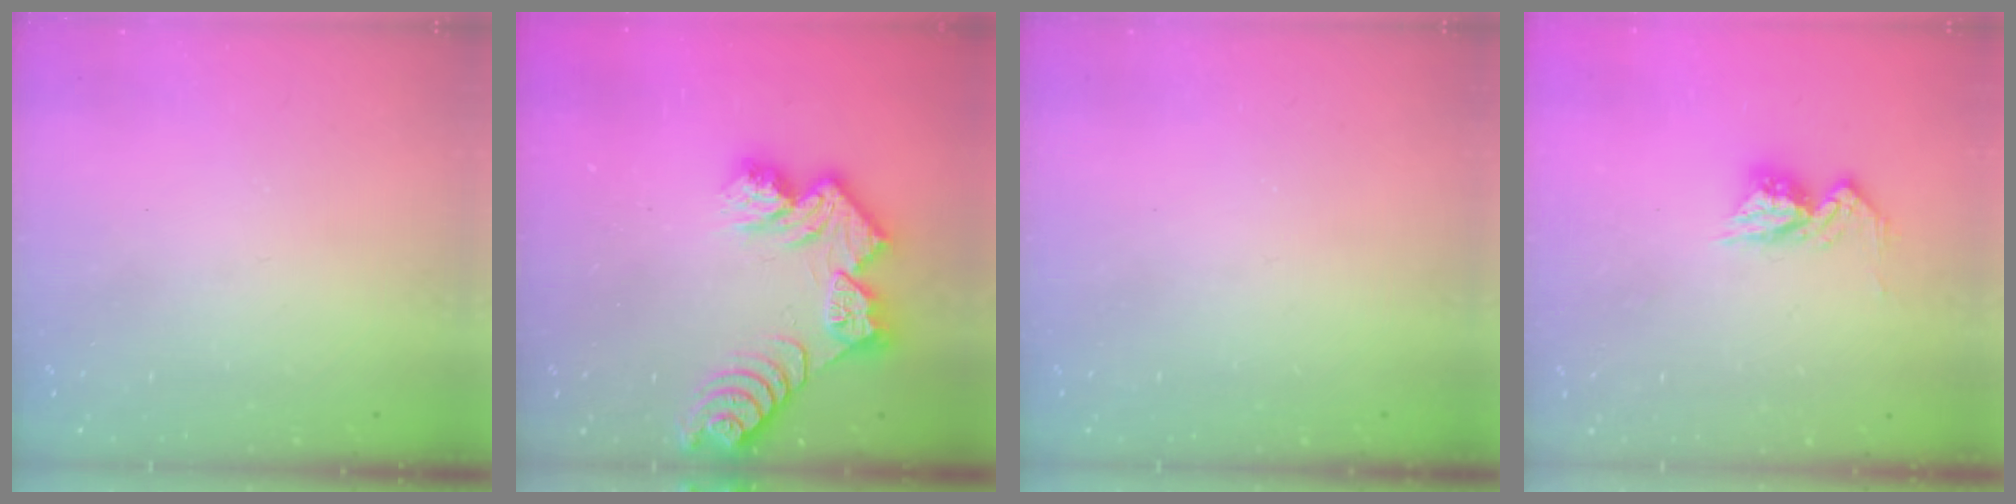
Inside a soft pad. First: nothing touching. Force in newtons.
{"total": 12.5, "press": 12.5, "slide": 1.1}
{"total": 0.0}
{"total": 9.6, "press": 9.6, "slide": 0.8}